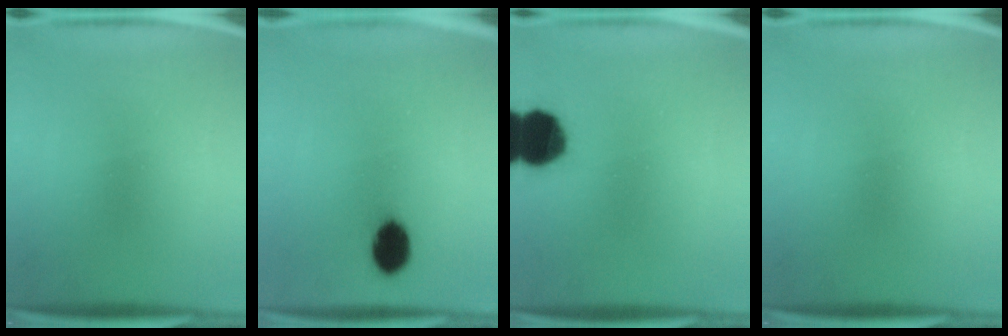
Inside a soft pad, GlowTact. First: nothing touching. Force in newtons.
{"total": 7.9}
{"total": 13.1}
{"total": 0.0}